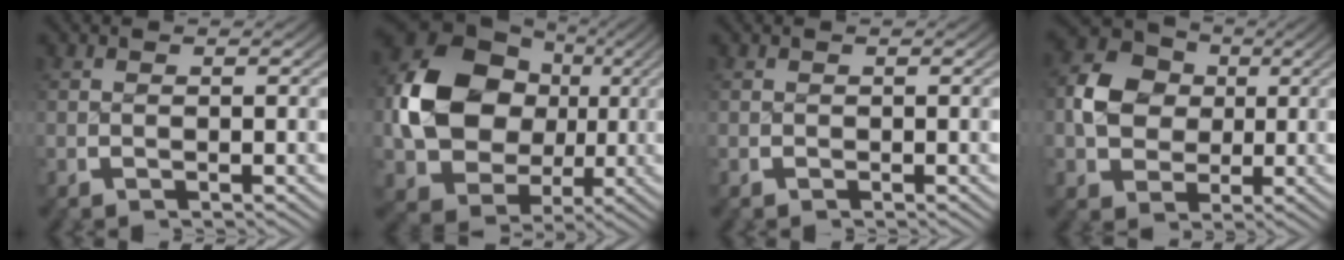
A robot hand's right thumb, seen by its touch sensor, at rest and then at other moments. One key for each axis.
{"total": 12.7, "fx": 1.2, "fy": 10.0, "fz": 7.7, "tx": -0.196, "ty": -0.050, "tz": 0.044}
{"total": 0.6, "fx": 0.1, "fy": 0.0, "fz": -0.6, "tx": 0.014, "ty": 0.000, "tz": 0.004}
{"total": 7.9, "fx": 1.4, "fy": 6.6, "fz": 4.2, "tx": -0.087, "ty": -0.009, "tz": 0.032}